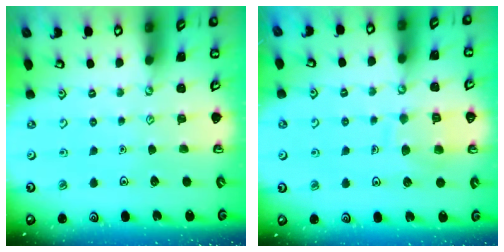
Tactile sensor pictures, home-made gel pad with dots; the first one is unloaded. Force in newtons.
{"total": 9.7, "press": 9.7, "slide": 0.9}